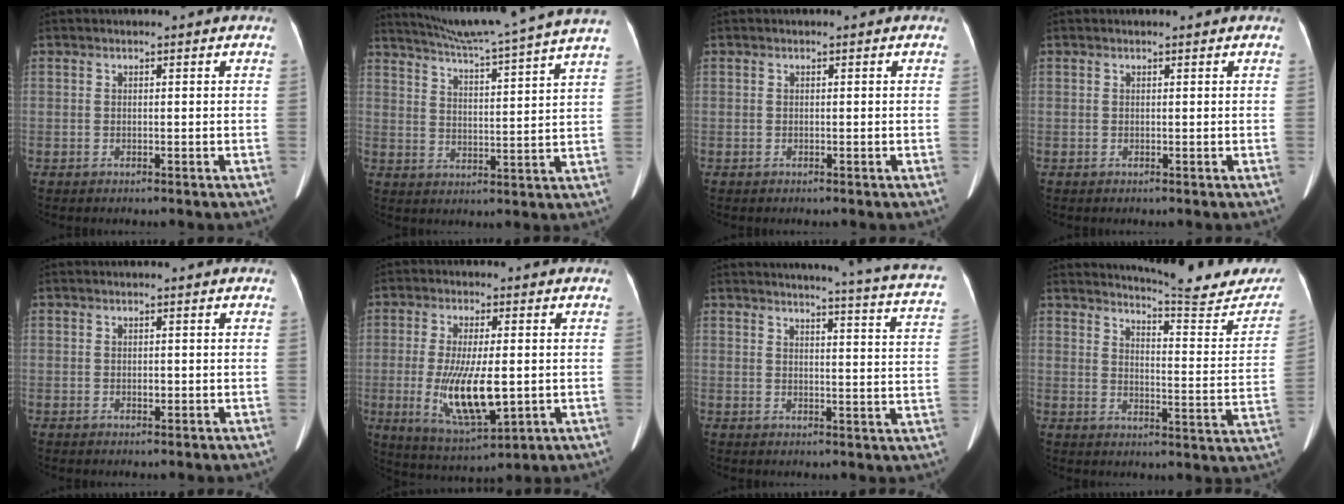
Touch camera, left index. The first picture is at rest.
{"total": 19.8, "force": [17.5, -2.4, 8.9], "torque": [-0.157, -0.035, 0.237]}
{"total": 0.0}
{"total": 0.6, "force": [0.5, 0.0, 0.2], "torque": [-0.006, 0.004, 0.009]}
{"total": 0.6, "force": [0.0, 0.3, 0.4], "torque": [-0.007, 0.000, 0.001]}
{"total": 11.2, "force": [-1.4, 3.1, 10.7], "torque": [-0.207, -0.026, -0.013]}
{"total": 18.5, "force": [16.5, -0.4, 8.4], "torque": [-0.109, -0.066, 0.173]}
{"total": 16.9, "force": [16.2, 1.4, 4.7], "torque": [-0.058, -0.076, 0.188]}